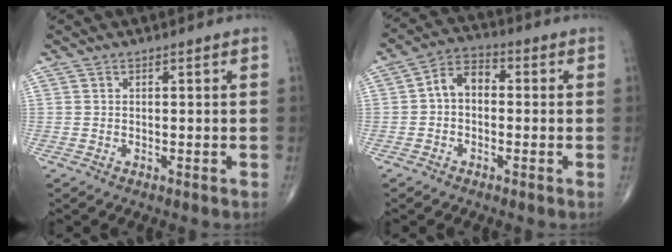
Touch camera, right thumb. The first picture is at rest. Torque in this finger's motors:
{"motor_torque": [0.09, 0.08, 0.35, 0.18, 0.05]}